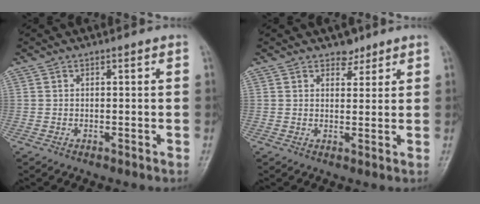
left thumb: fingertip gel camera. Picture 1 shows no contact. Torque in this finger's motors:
{"motor_torque": [0.51, 0.08, 0.08, -0.18, 0.02]}